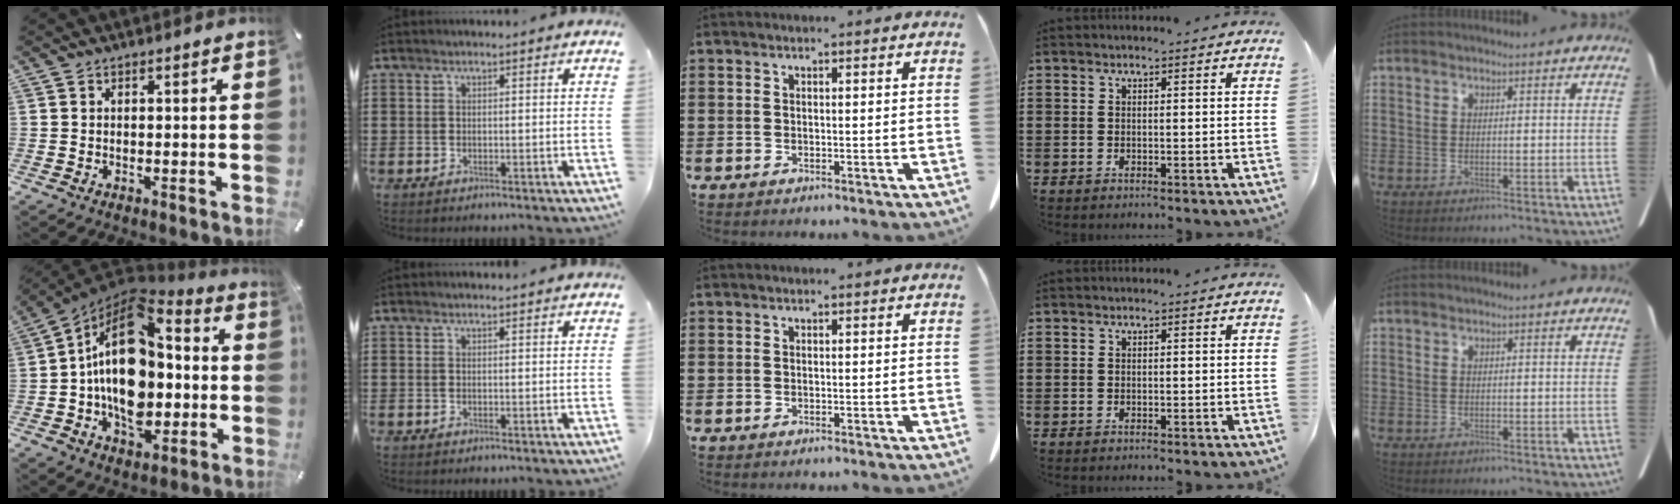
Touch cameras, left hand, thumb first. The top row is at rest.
{"thumb": {"total": 21.2, "force": [-0.1, 14.4, 15.5], "torque": [-0.268, -0.016, 0.000]}, "index": {"total": 0.7, "force": [0.6, 0.0, 0.2], "torque": [-0.005, -0.002, 0.014]}}